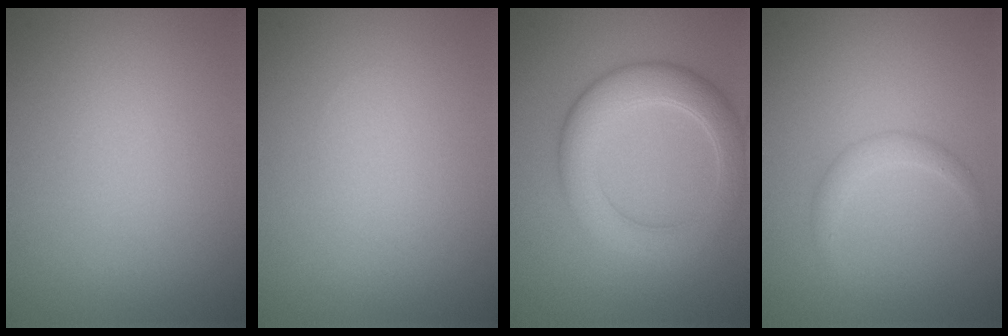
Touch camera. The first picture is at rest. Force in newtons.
{"total": 0.0}
{"total": 5.3, "press": 5.3, "slide": 0.3}
{"total": 1.5, "press": 1.5, "slide": 0.1}